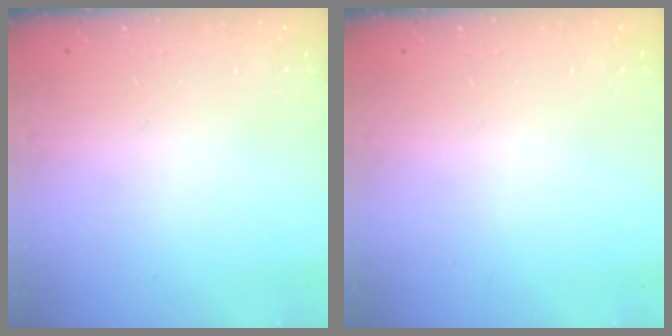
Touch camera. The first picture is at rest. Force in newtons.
{"total": 0.0}